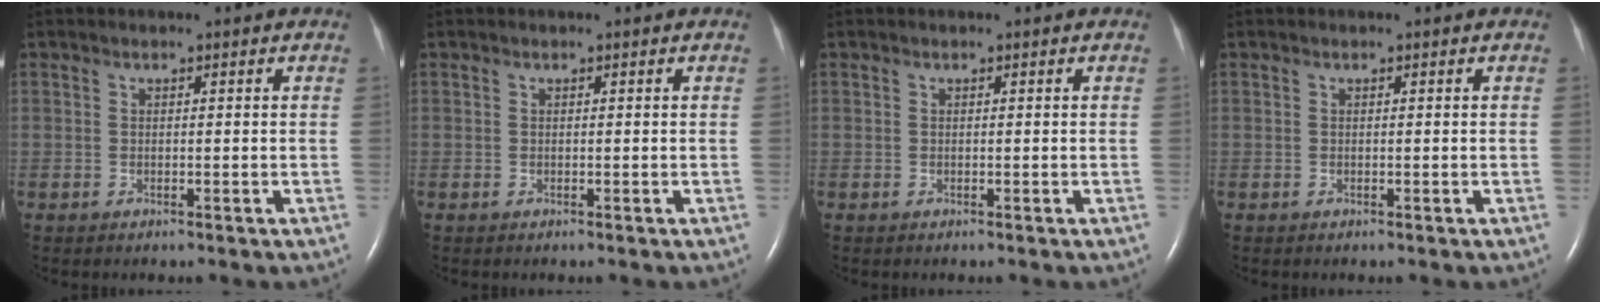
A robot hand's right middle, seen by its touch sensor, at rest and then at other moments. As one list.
[{"total": 0.0}, {"total": 0.0}, {"total": 0.0}]